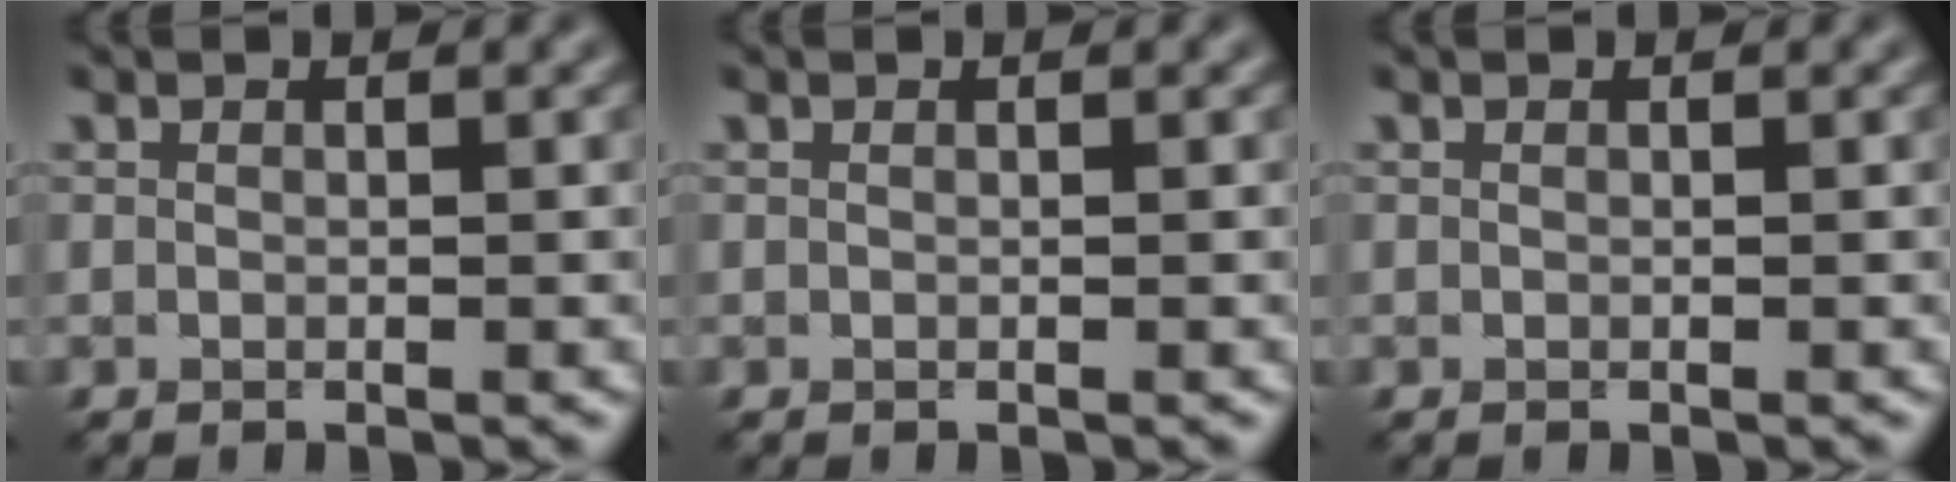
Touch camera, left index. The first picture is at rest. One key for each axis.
{"total": 0.0}
{"total": 0.0}